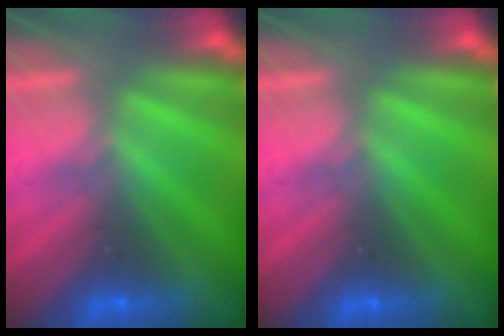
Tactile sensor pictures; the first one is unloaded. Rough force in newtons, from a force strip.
{"total": 0.0}